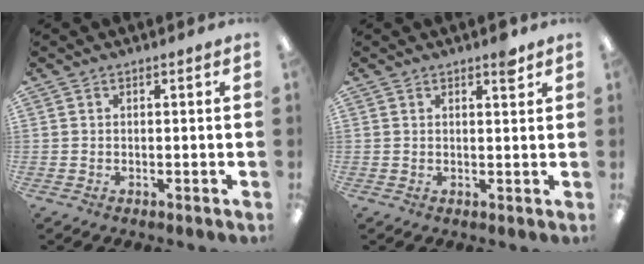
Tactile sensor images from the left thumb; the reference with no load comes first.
{"total": 3.0, "force": [2.1, 0.7, 1.9], "torque": [-0.019, -0.009, 0.032]}